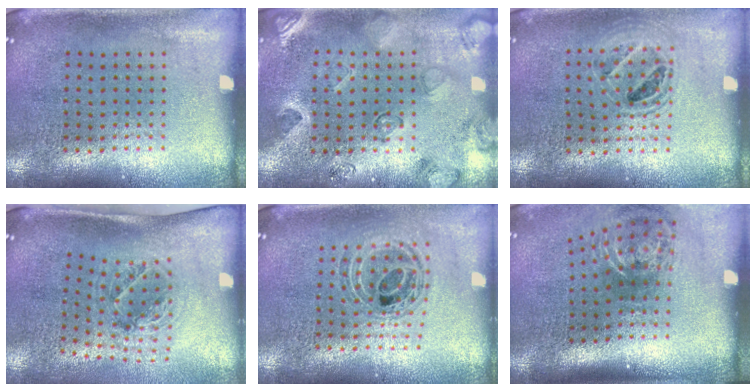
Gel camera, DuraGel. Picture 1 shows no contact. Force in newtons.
{"total": 2.2, "press": 1.8, "slide": 1.3}
{"total": 1.4, "press": 1.3, "slide": 0.5}
{"total": 1.3, "press": 1.2, "slide": 0.6}
{"total": 0.9, "press": 0.9, "slide": 0.2}
{"total": 1.8, "press": 1.2, "slide": 1.3}